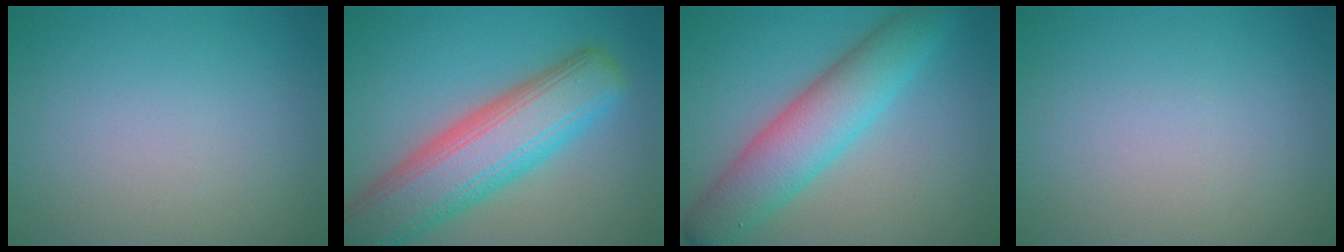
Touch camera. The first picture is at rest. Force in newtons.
{"total": 9.9, "press": 9.9, "slide": 0.5}
{"total": 6.9, "press": 6.9, "slide": 0.0}
{"total": 0.0}